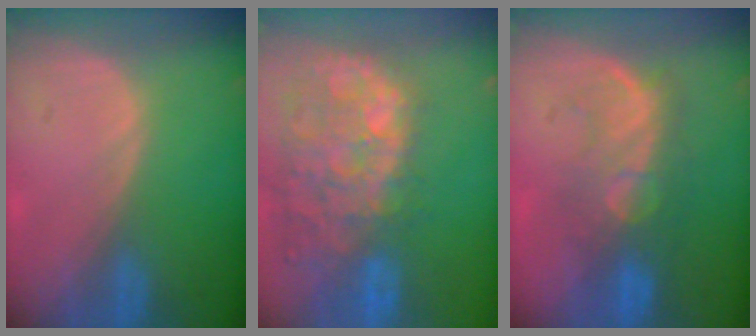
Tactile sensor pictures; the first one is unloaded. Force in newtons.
{"total": 14.4, "press": 11.7, "slide": 8.4}
{"total": 8.6, "press": 8.1, "slide": 2.9}